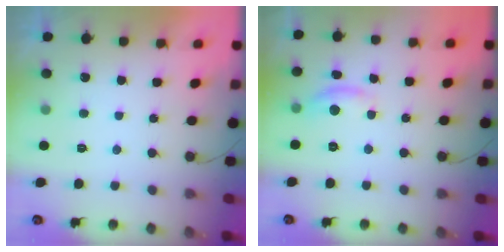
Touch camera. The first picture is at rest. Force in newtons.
{"total": 6.8, "press": 6.8, "slide": 0.2}